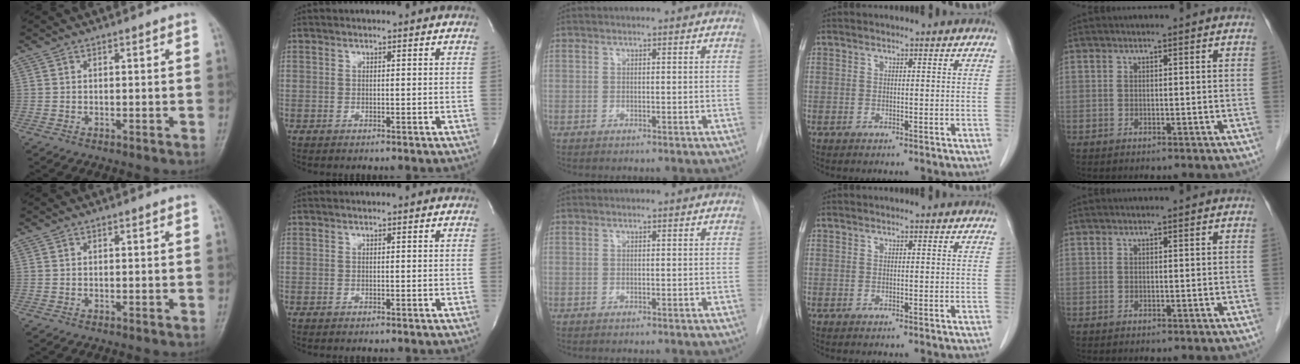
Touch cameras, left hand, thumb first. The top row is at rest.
{}